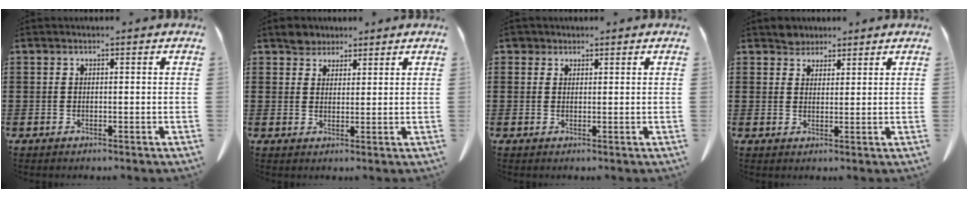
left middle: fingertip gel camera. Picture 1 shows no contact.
{"total": 3.0, "force": [2.6, 1.4, 0.1], "torque": [-0.003, 0.002, 0.050]}
{"total": 2.0, "force": [1.5, 1.2, 0.3], "torque": [-0.012, 0.005, 0.029]}
{"total": 2.7, "force": [2.5, 1.1, 0.1], "torque": [0.000, 0.000, 0.048]}